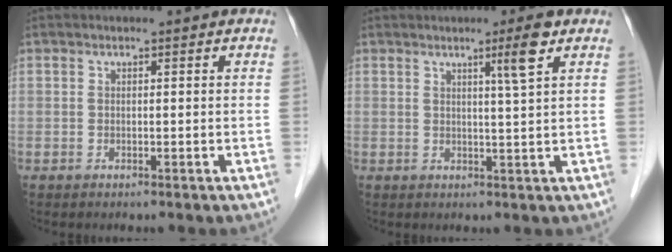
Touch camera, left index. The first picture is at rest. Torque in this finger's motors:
{"motor_torque": [0.39, 0.00, 0.12, 0.06]}